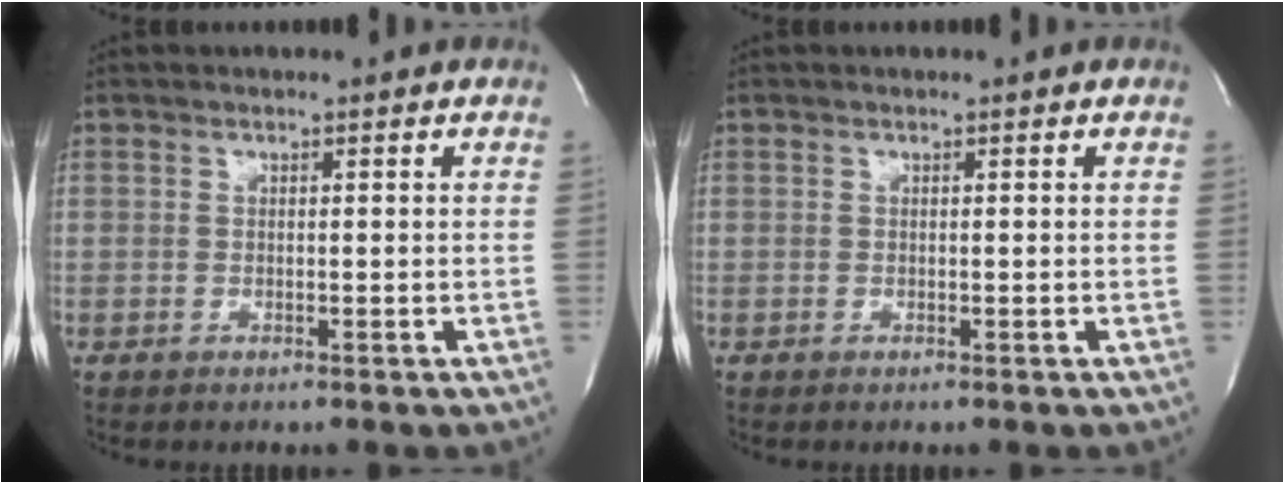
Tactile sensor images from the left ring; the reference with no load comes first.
{"total": 0.0}